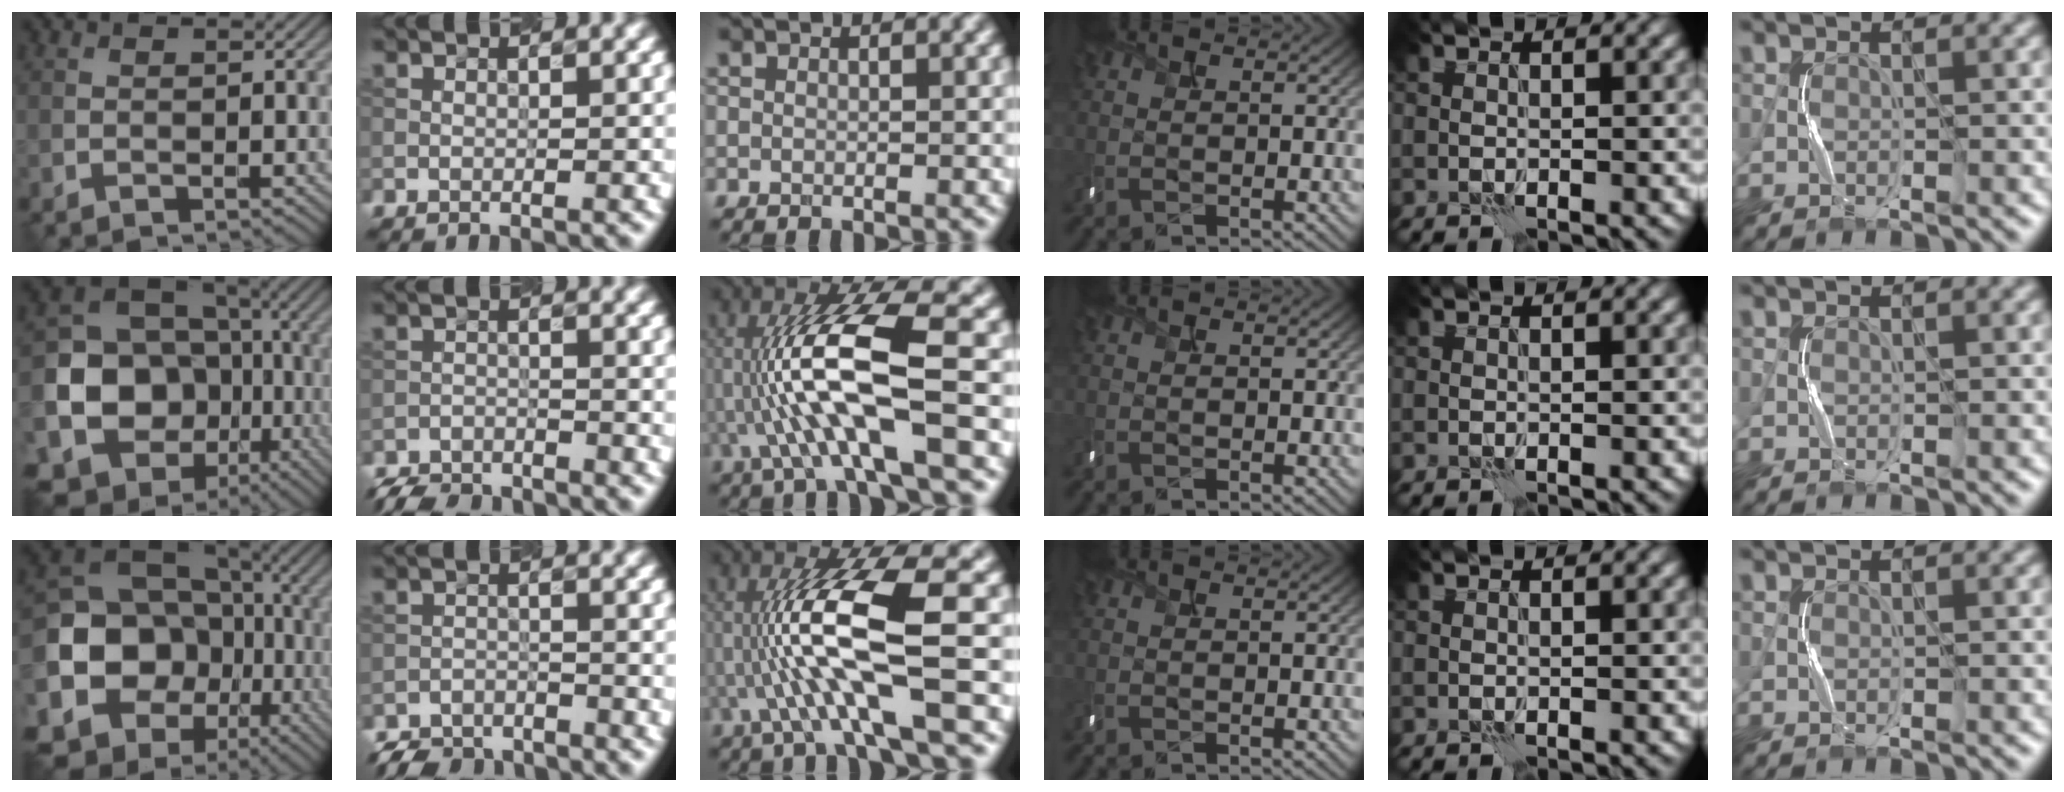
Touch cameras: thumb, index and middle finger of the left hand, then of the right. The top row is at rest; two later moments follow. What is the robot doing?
{"motion": "shake", "object": "handbell"}